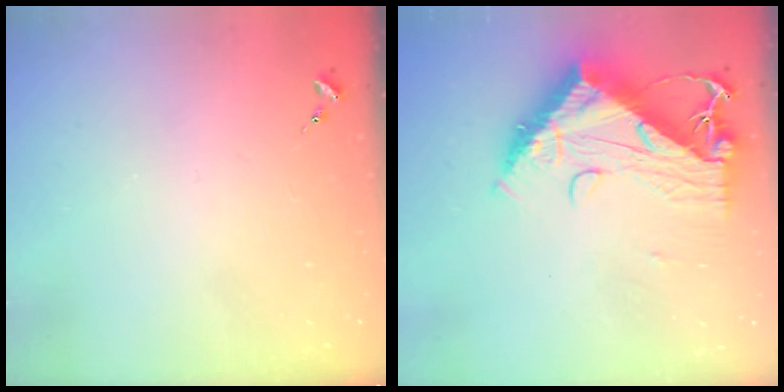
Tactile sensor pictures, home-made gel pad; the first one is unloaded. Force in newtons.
{"total": 15.6, "press": 15.5, "slide": 1.5}